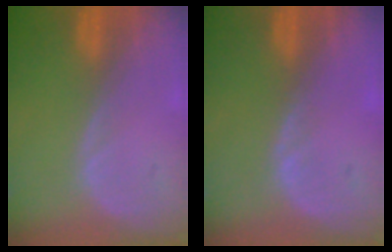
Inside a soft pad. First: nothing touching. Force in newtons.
{"total": 0.7, "press": 0.6, "slide": 0.3}